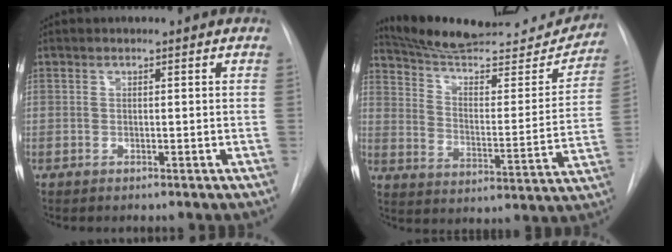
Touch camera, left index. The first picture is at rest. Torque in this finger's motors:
{"motor_torque": [0.82, -1.32, 0.03, 0.00]}